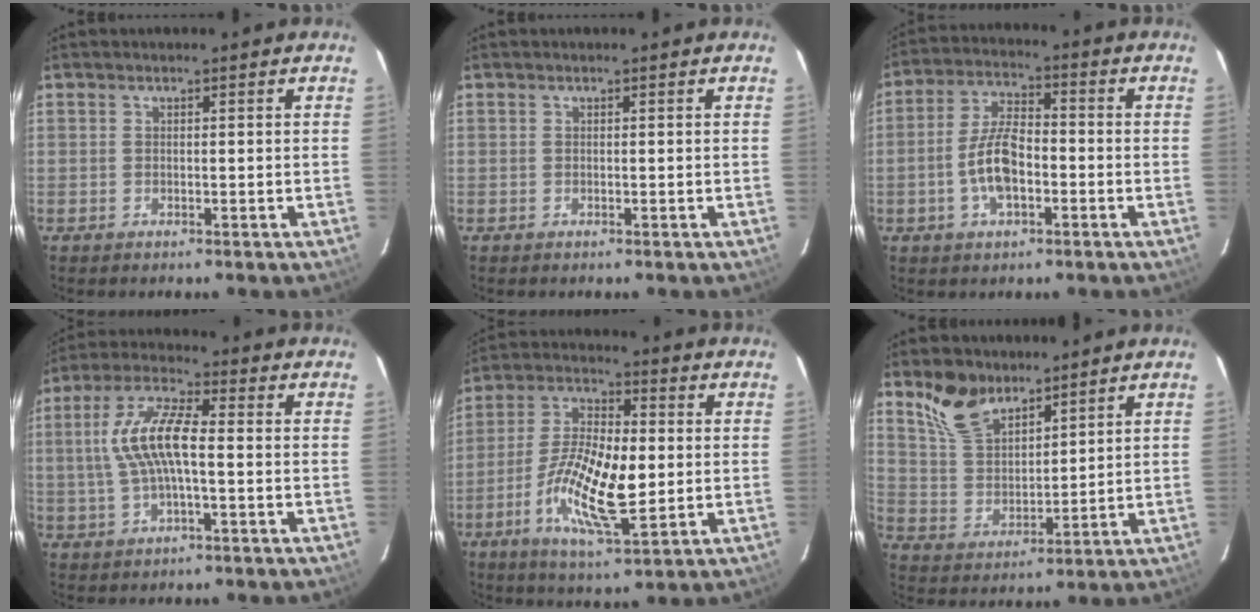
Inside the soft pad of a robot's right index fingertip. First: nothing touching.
{"total": 0.0}
{"total": 8.6, "force": [-2.6, 3.7, 7.3], "torque": [-0.151, 0.009, -0.046]}
{"total": 10.4, "force": [-0.1, 3.2, 9.9], "torque": [-0.200, 0.014, -0.002]}
{"total": 14.4, "force": [-2.5, 5.1, 13.2], "torque": [-0.262, -0.004, -0.049]}
{"total": 9.8, "force": [7.4, 4.7, 4.5], "torque": [-0.090, 0.013, 0.152]}